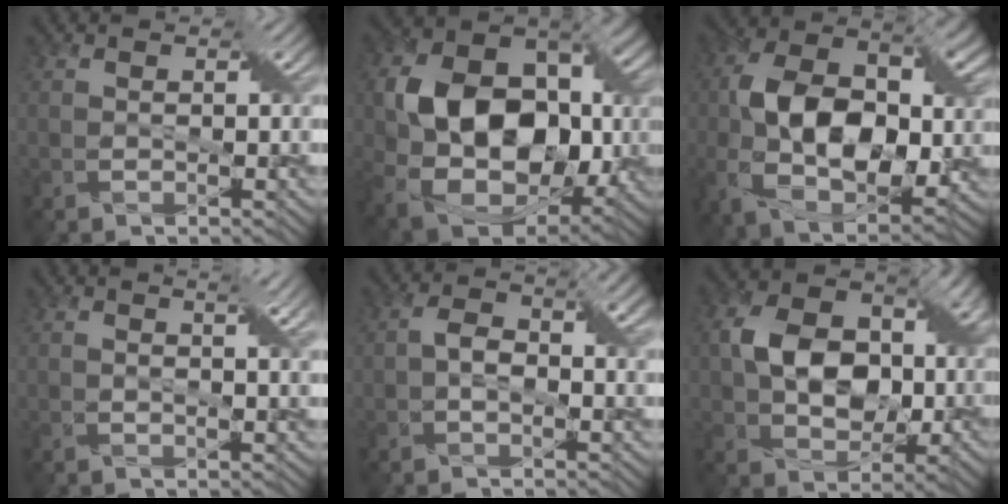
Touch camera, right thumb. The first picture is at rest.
{"total": 16.3, "force": [0.1, 11.8, 11.2], "torque": [-0.219, -0.008, 0.004]}
{"total": 16.0, "force": [-0.3, 10.1, 12.4], "torque": [-0.248, -0.009, -0.011]}
{"total": 3.6, "force": [1.9, 0.7, 3.0], "torque": [-0.046, -0.001, 0.021]}
{"total": 5.5, "force": [0.4, 3.1, 4.6], "torque": [-0.087, 0.003, 0.005]}
{"total": 10.2, "force": [0.5, 7.3, 7.1], "torque": [-0.141, 0.015, 0.002]}